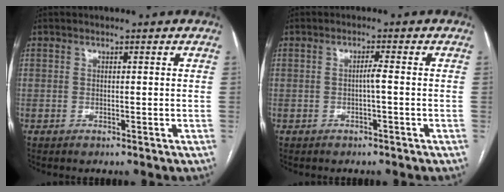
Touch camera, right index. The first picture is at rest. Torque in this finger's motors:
{"motor_torque": [0.28, -0.01, 0.20, 0.04]}